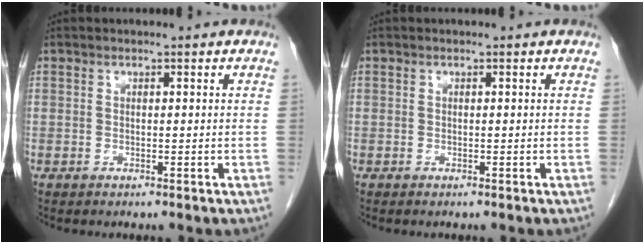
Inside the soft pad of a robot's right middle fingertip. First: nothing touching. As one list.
[{"total": 0.0}]